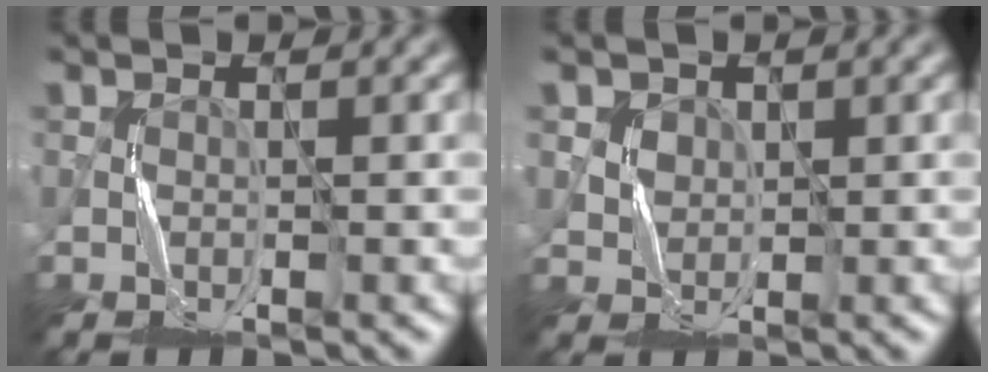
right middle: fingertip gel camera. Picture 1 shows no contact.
{"total": 2.4, "force": [1.4, 1.8, 0.4], "torque": [-0.024, 0.002, 0.034]}